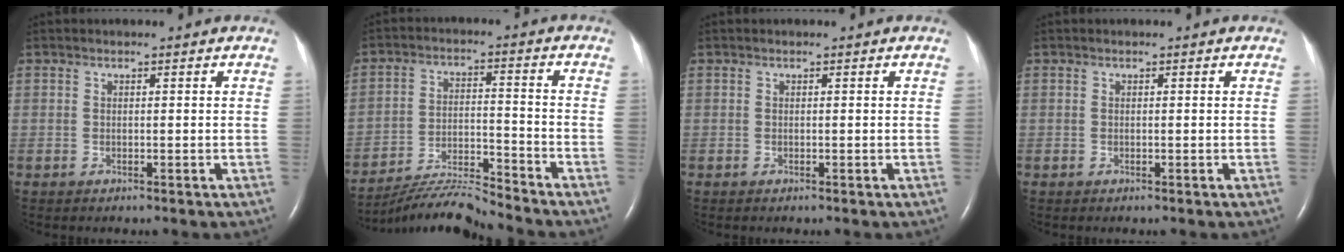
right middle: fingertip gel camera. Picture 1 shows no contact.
{"total": 9.1, "force": [-8.9, -1.7, 0.8], "torque": [-0.020, 0.006, -0.161]}
{"total": 0.0}
{"total": 0.0}